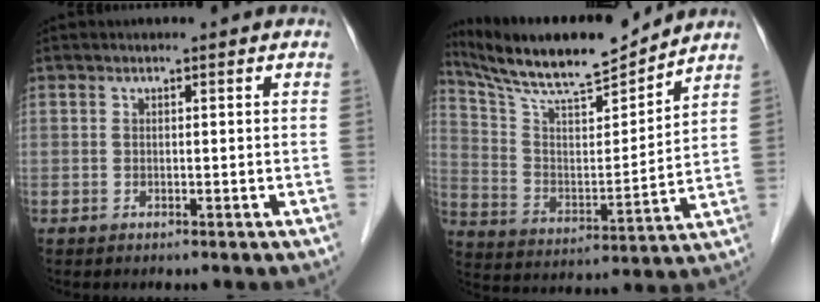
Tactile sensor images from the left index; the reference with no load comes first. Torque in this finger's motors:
{"motor_torque": [0.76, -0.60, 0.15, 0.09]}